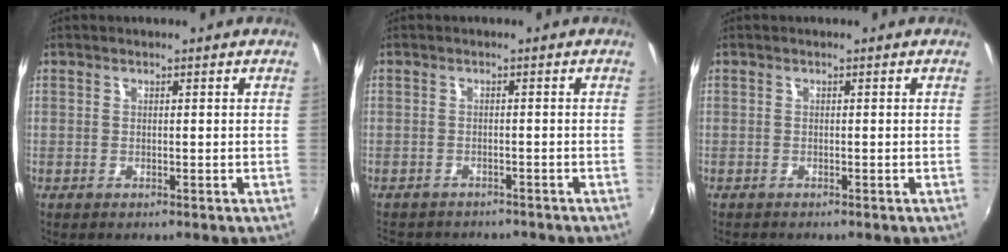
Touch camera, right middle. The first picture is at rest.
{"total": 6.7, "force": [-5.9, 2.4, 2.0], "torque": [-0.052, -0.018, -0.087]}
{"total": 0.7, "force": [-0.6, -0.1, 0.2], "torque": [-0.004, -0.003, -0.010]}